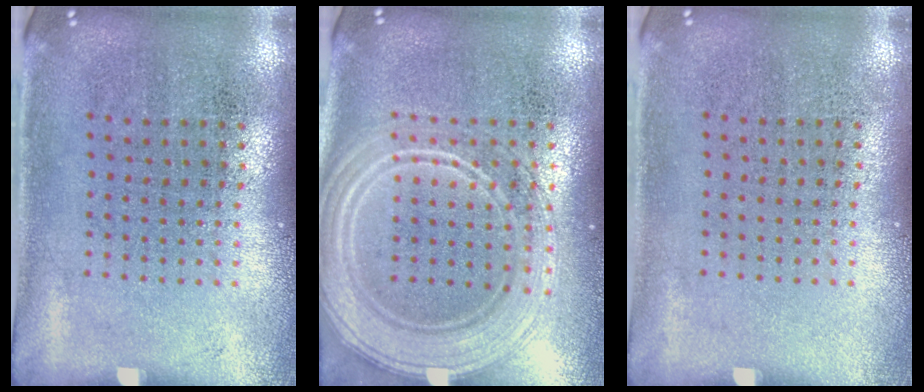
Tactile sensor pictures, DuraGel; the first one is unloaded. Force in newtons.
{"total": 2.9, "press": 2.8, "slide": 0.4}
{"total": 0.0}